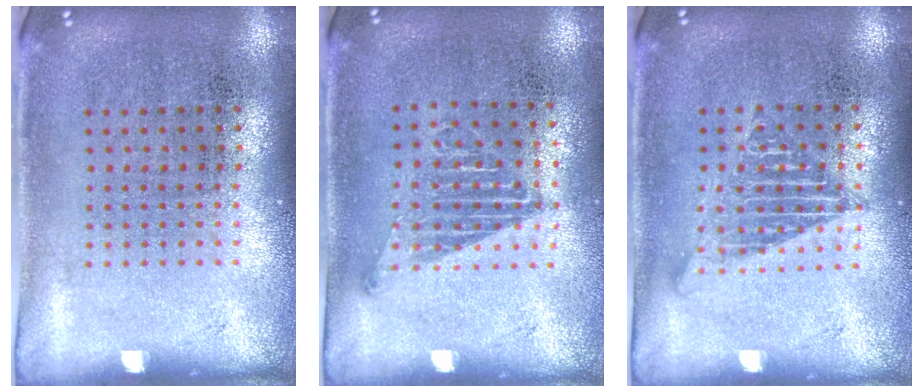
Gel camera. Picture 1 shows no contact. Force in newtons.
{"total": 1.1, "press": 1.0, "slide": 0.4}
{"total": 1.2, "press": 1.1, "slide": 0.3}